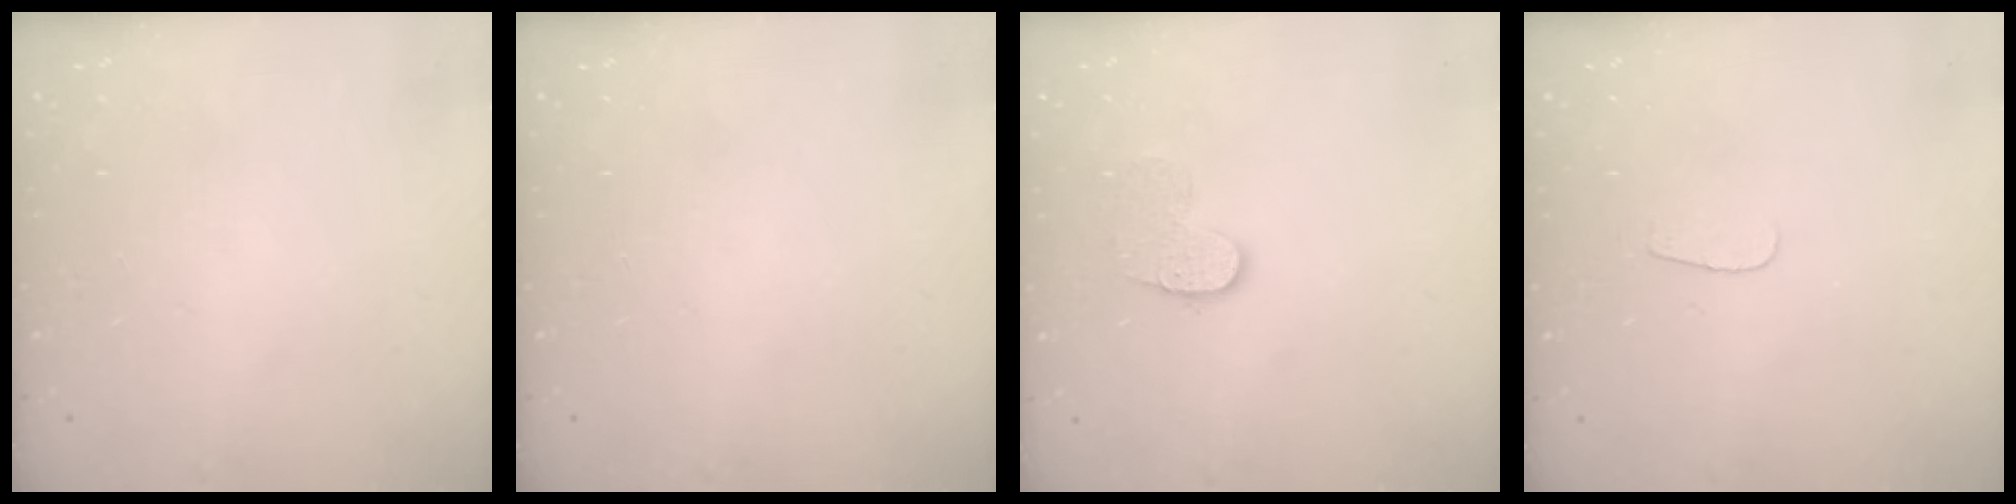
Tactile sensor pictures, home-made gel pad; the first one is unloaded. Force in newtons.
{"total": 0.0}
{"total": 8.3, "press": 8.3, "slide": 0.4}
{"total": 3.5, "press": 3.5, "slide": 0.3}